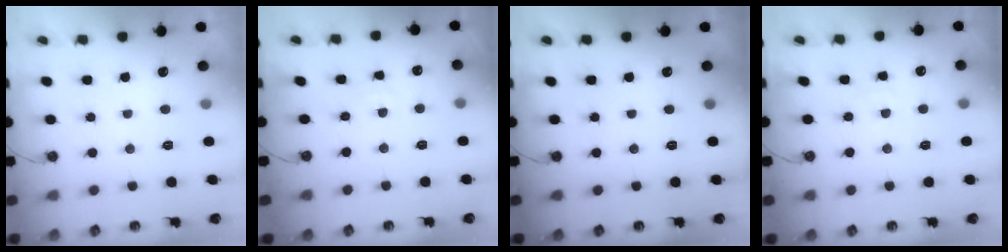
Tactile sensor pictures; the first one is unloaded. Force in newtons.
{"total": 2.1, "press": 2.1, "slide": 0.4}
{"total": 0.0}
{"total": 4.4, "press": 4.4, "slide": 0.6}